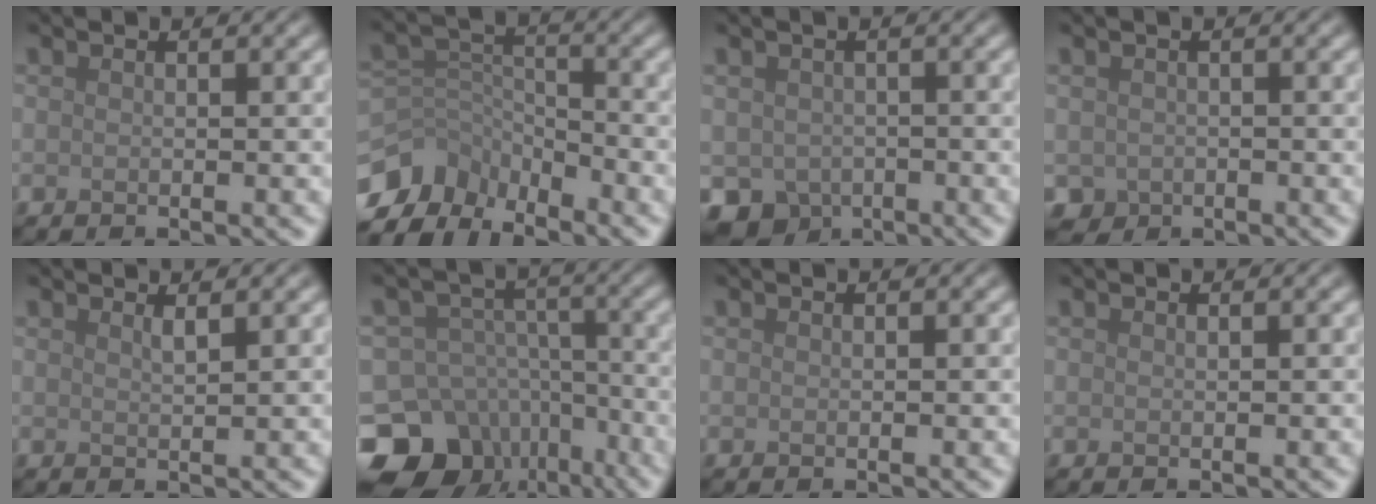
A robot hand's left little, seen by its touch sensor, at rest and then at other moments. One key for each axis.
{"total": 6.5, "fx": -5.0, "fy": 3.5, "fz": 2.3, "tx": -0.047, "ty": -0.009, "tz": -0.100}
{"total": 5.0, "fx": -2.6, "fy": 3.9, "fz": 1.8, "tx": -0.036, "ty": -0.028, "tz": -0.038}
{"total": 1.9, "fx": -0.9, "fy": 1.6, "fz": 0.3, "tx": -0.002, "ty": -0.011, "tz": -0.018}
{"total": 0.9, "fx": 0.7, "fy": 0.2, "fz": 0.5, "tx": -0.002, "ty": -0.001, "tz": 0.012}
{"total": 14.4, "fx": -9.2, "fy": 10.2, "fz": 4.4, "tx": -0.095, "ty": -0.016, "tz": -0.130}
{"total": 0.0}
{"total": 0.0}